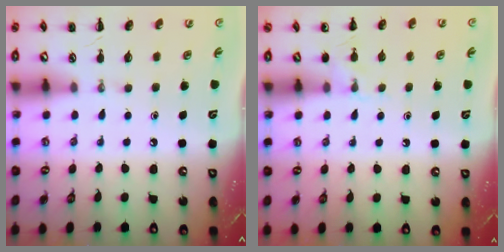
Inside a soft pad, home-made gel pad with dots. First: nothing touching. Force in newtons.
{"total": 5.3, "press": 5.0, "slide": 1.7}